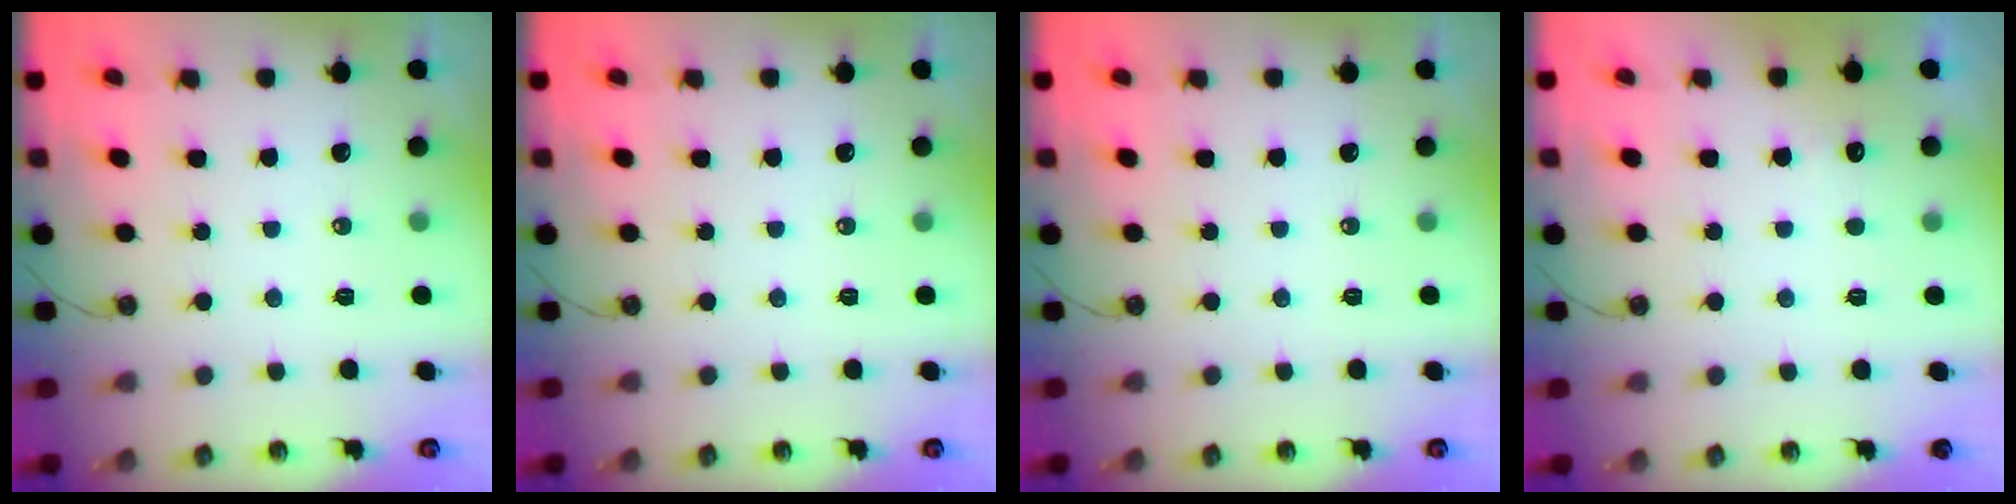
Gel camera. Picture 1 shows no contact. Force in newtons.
{"total": 0.0}
{"total": 0.0}
{"total": 3.0, "press": 2.8, "slide": 1.0}